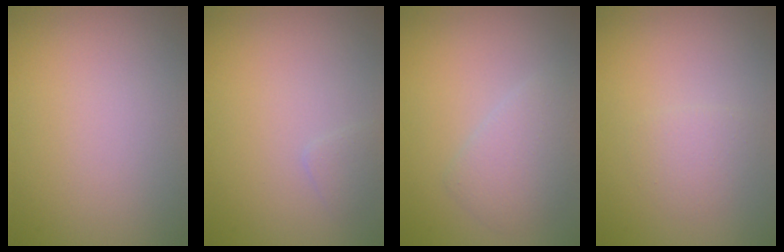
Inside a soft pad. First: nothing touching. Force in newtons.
{"total": 0.9, "press": 0.9, "slide": 0.1}
{"total": 2.9, "press": 2.9, "slide": 0.1}
{"total": 1.6, "press": 1.6, "slide": 0.0}